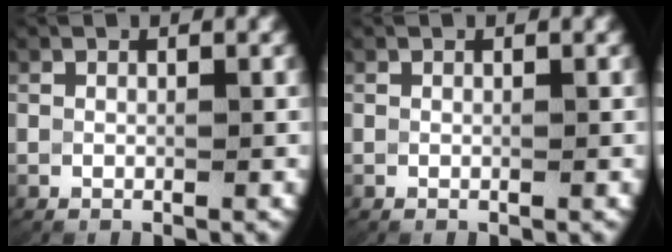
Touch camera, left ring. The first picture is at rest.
{"total": 0.0}